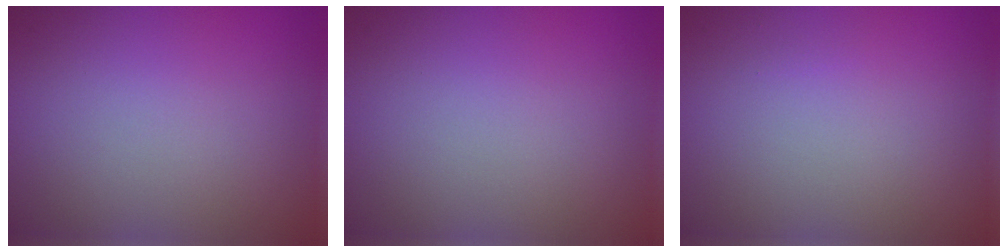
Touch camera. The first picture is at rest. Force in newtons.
{"total": 0.0}
{"total": 0.0}